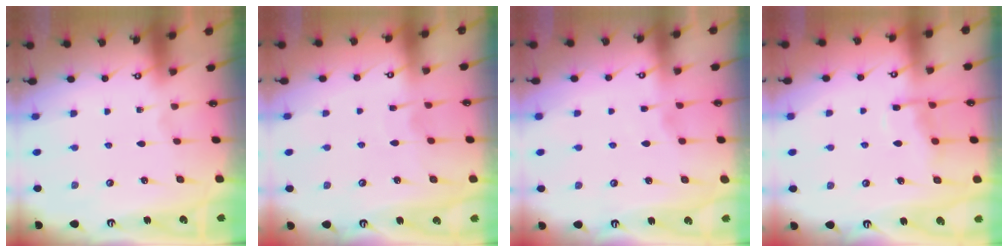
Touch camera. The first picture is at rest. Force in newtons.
{"total": 3.8, "press": 3.8, "slide": 0.4}
{"total": 1.9, "press": 1.9, "slide": 0.4}
{"total": 8.8, "press": 8.8, "slide": 0.8}